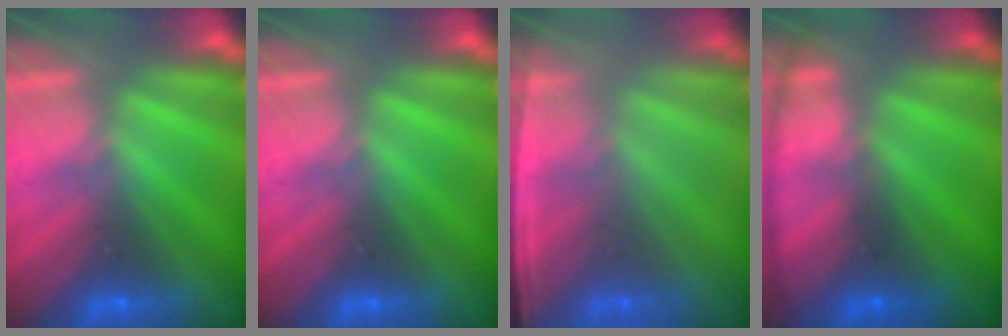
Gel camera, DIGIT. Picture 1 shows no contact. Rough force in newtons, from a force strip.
{"total": 0.0}
{"total": 1.5}
{"total": 7.6}